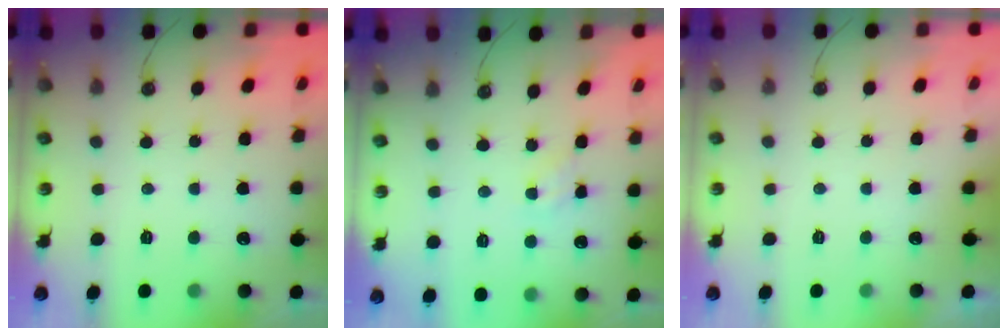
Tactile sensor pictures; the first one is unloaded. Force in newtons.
{"total": 1.4, "press": 1.4, "slide": 0.2}
{"total": 0.0}